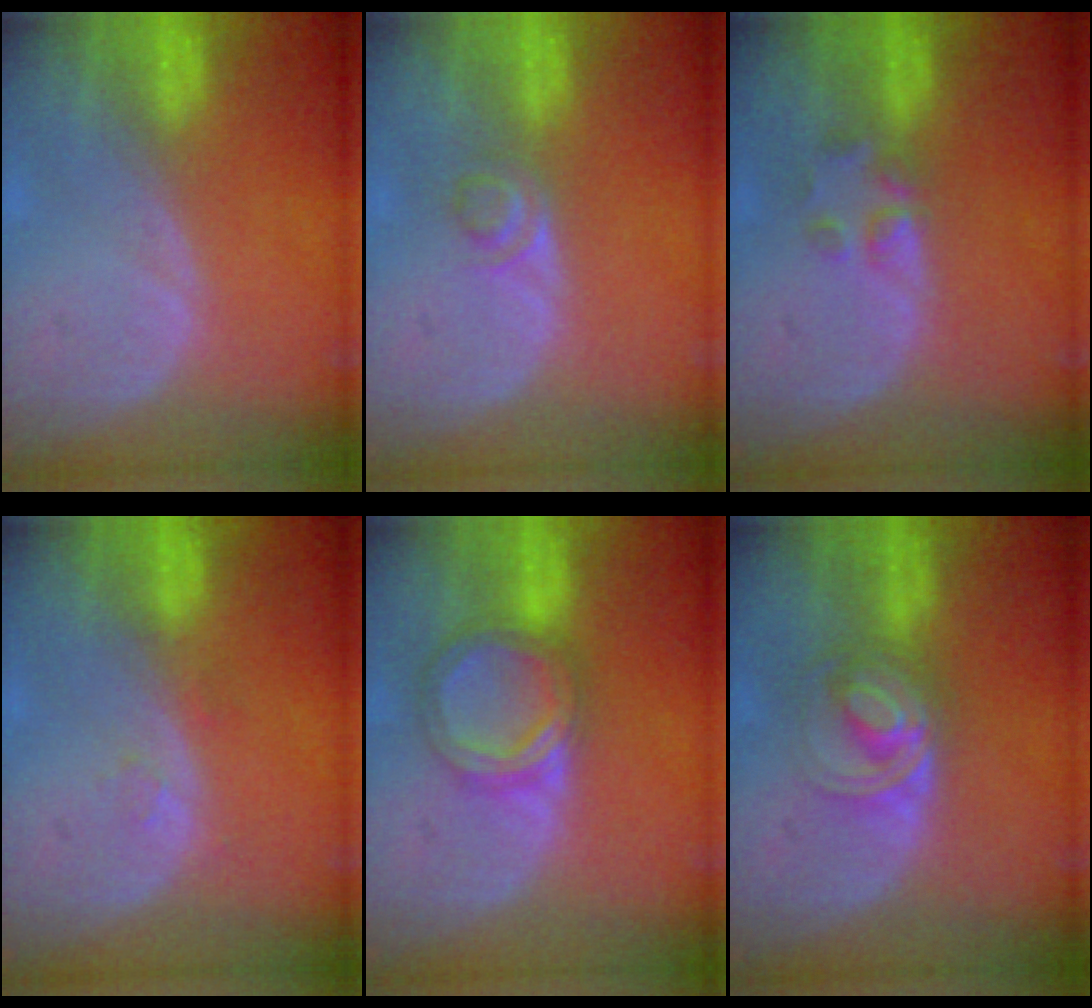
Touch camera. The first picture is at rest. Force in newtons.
{"total": 2.3, "press": 2.1, "slide": 1.0}
{"total": 2.6, "press": 2.4, "slide": 0.9}
{"total": 1.1, "press": 1.0, "slide": 0.1}
{"total": 5.9, "press": 5.9, "slide": 0.3}
{"total": 6.2, "press": 5.6, "slide": 2.6}